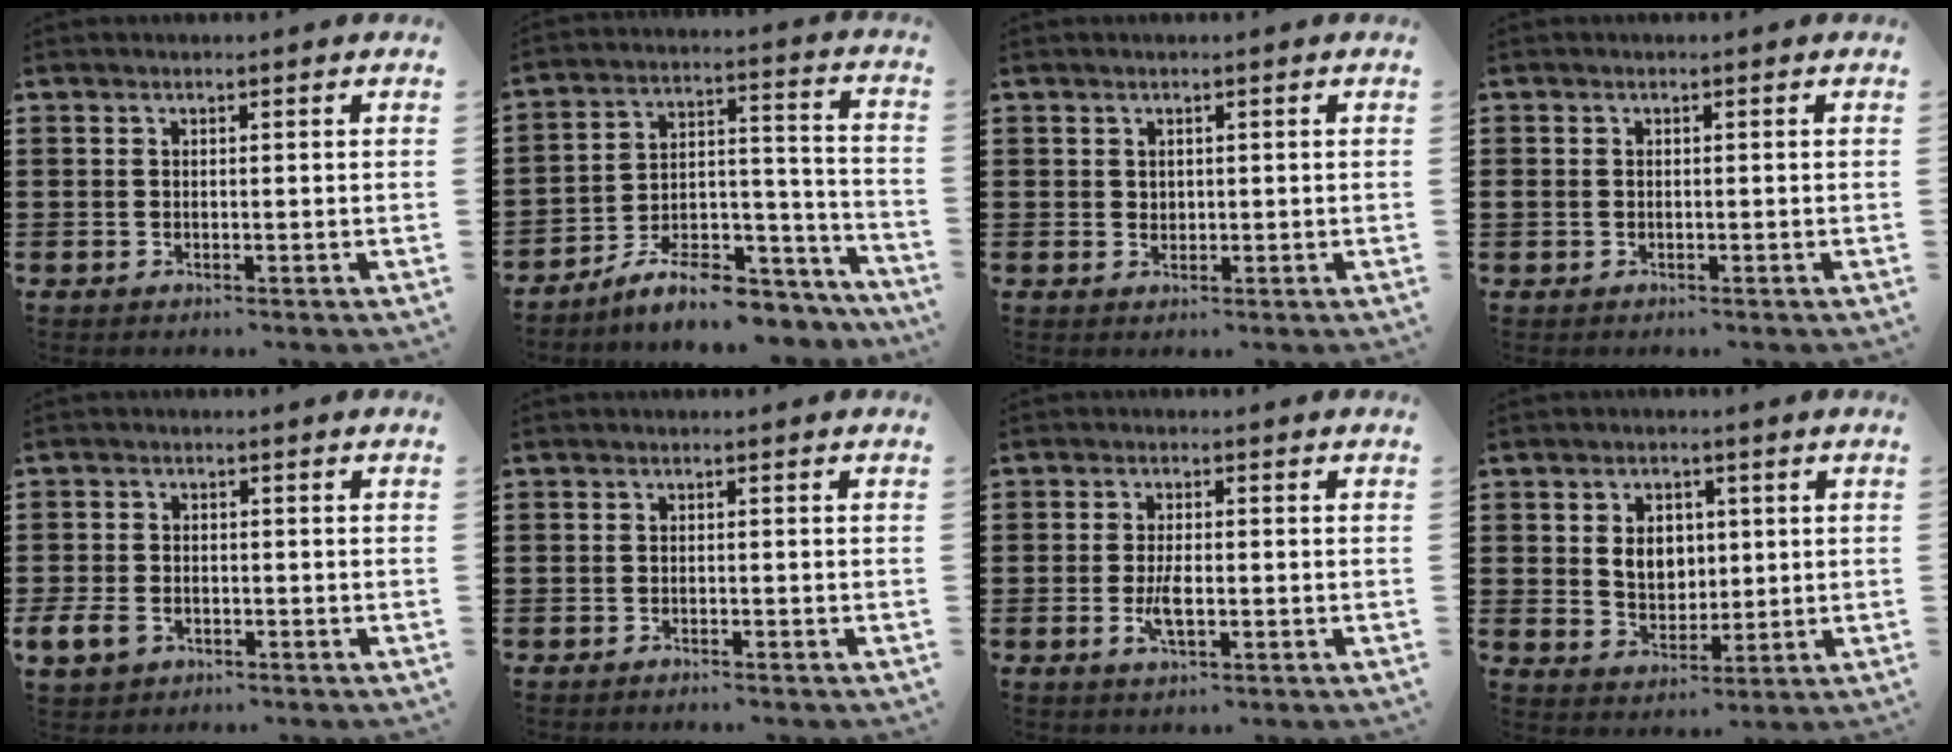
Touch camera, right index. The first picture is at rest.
{"total": 8.1, "force": [-7.0, 2.6, 3.2], "torque": [-0.046, 0.020, -0.129]}
{"total": 0.7, "force": [0.4, 0.6, 0.3], "torque": [-0.007, 0.002, 0.008]}
{"total": 0.5, "force": [-0.2, 0.4, 0.1], "torque": [-0.004, 0.003, -0.006]}
{"total": 3.1, "force": [-1.5, 2.2, 1.7], "torque": [-0.054, -0.006, -0.034]}
{"total": 0.8, "force": [-0.8, -0.1, 0.1], "torque": [-0.004, -0.003, -0.016]}
{"total": 3.9, "force": [-0.9, 1.3, 3.6], "torque": [-0.077, -0.006, -0.018]}
{"total": 5.2, "force": [0.9, 4.2, 3.0], "torque": [-0.056, 0.006, 0.010]}